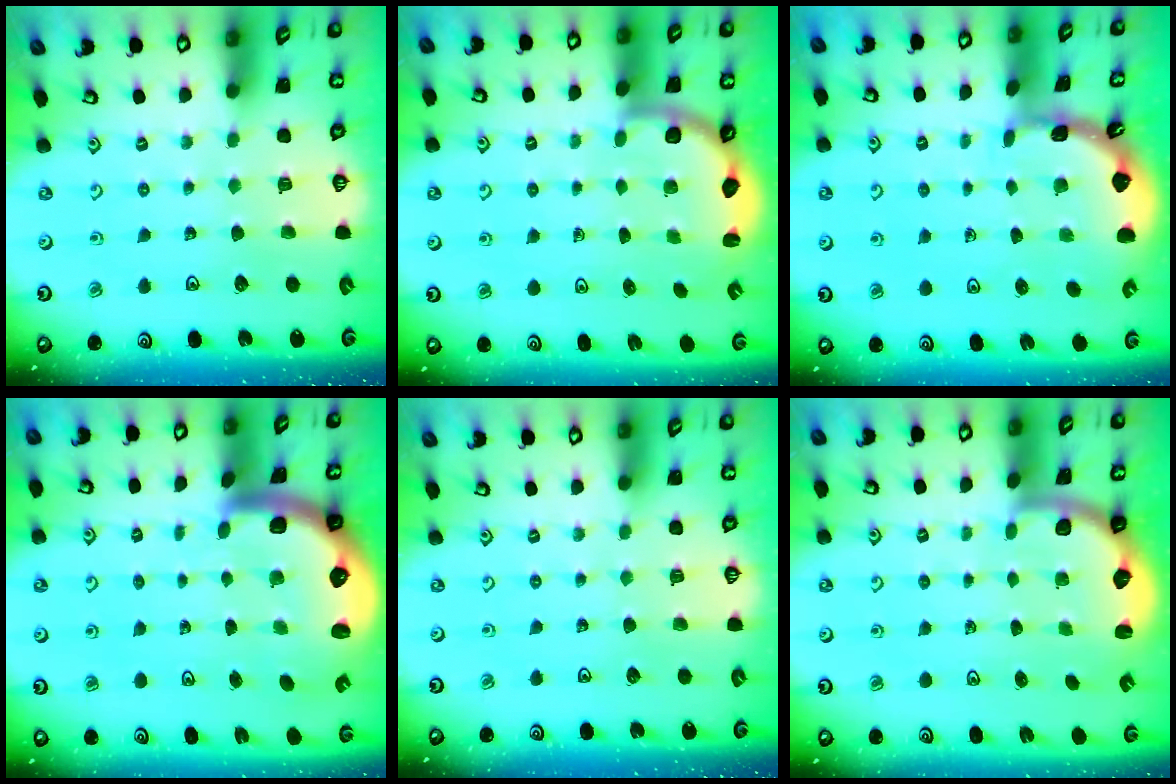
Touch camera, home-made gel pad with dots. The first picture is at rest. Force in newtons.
{"total": 3.4, "press": 2.7, "slide": 2.2}
{"total": 1.7, "press": 1.7, "slide": 0.1}
{"total": 4.8, "press": 4.6, "slide": 1.6}
{"total": 0.0}
{"total": 2.3, "press": 2.0, "slide": 1.2}